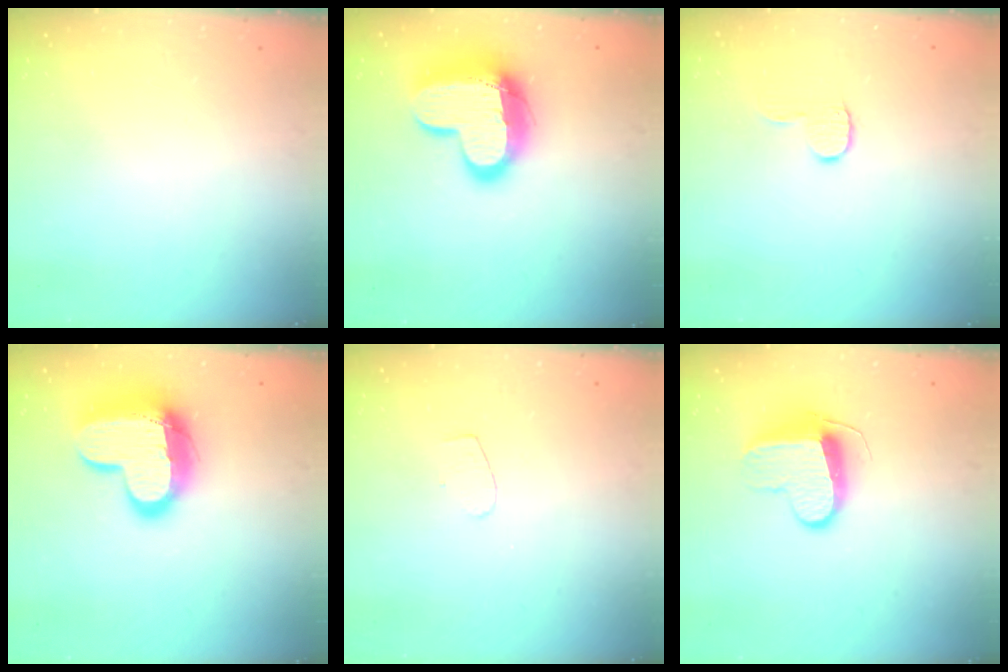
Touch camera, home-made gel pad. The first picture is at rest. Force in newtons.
{"total": 17.4, "press": 17.3, "slide": 1.3}
{"total": 5.7, "press": 5.7, "slide": 0.5}
{"total": 17.4, "press": 17.3, "slide": 1.3}
{"total": 4.0, "press": 4.0, "slide": 0.4}
{"total": 9.9, "press": 9.9, "slide": 0.3}